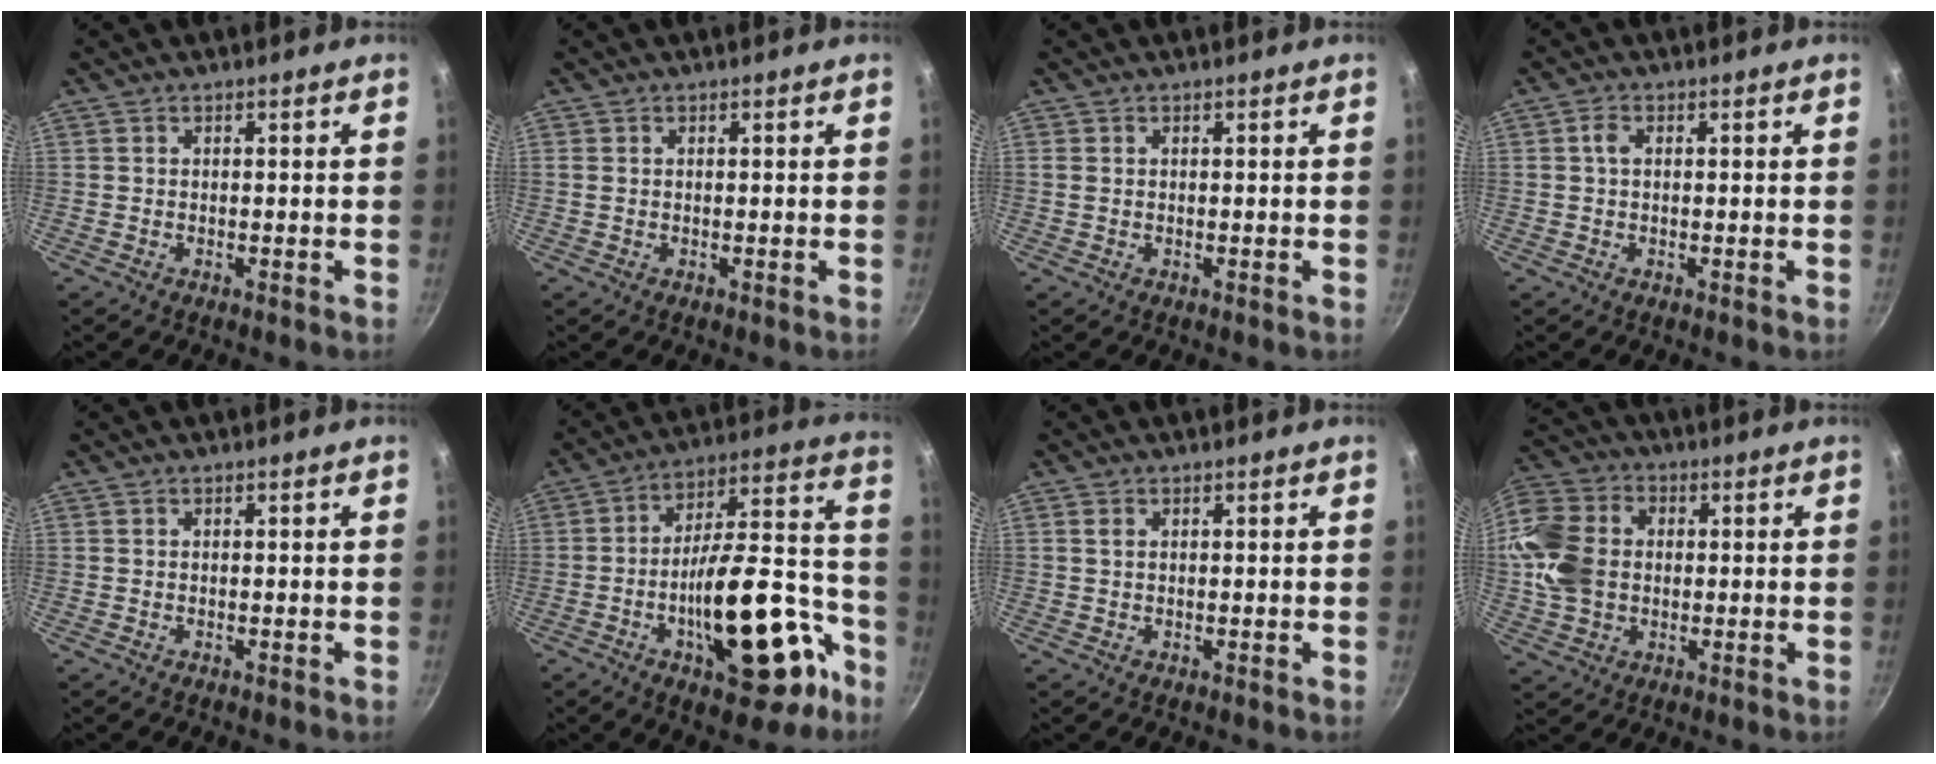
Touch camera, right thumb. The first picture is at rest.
{"total": 0.7, "force": [0.2, 0.5, 0.4], "torque": [-0.009, 0.002, 0.004]}
{"total": 0.9, "force": [0.3, 0.6, 0.5], "torque": [-0.012, 0.002, 0.006]}
{"total": 1.9, "force": [0.4, 1.2, 1.4], "torque": [-0.027, 0.004, 0.005]}
{"total": 0.0}
{"total": 24.5, "force": [-10.1, 10.7, 19.6], "torque": [-0.239, 0.079, -0.144]}
{"total": 1.2, "force": [0.5, 0.8, 0.8], "torque": [-0.015, 0.001, 0.007]}
{"total": 16.1, "force": [0.9, 12.6, 10.0], "torque": [-0.196, 0.023, 0.007]}